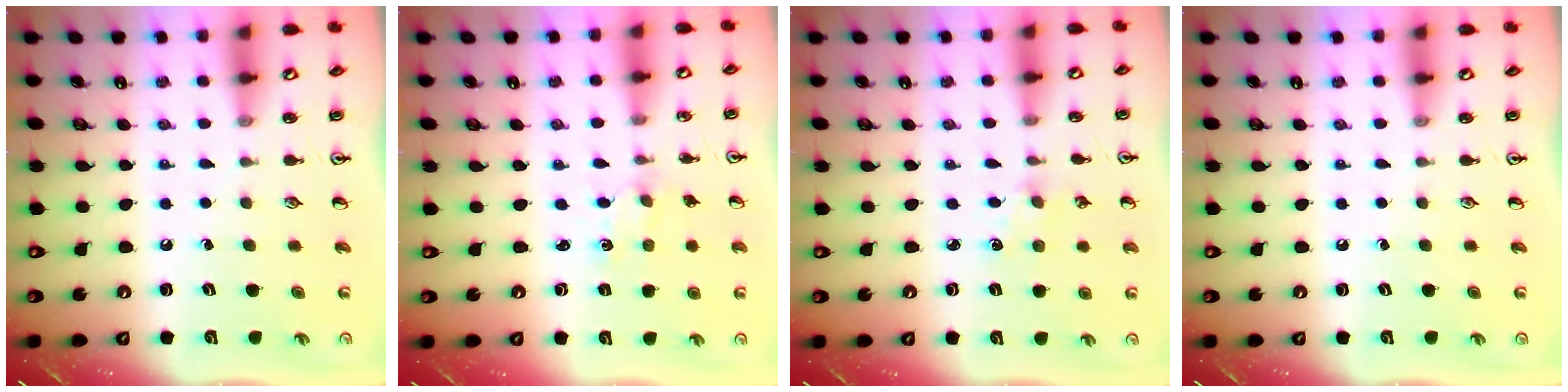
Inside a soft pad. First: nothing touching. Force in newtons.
{"total": 0.0}
{"total": 1.5, "press": 1.4, "slide": 0.2}
{"total": 0.0}